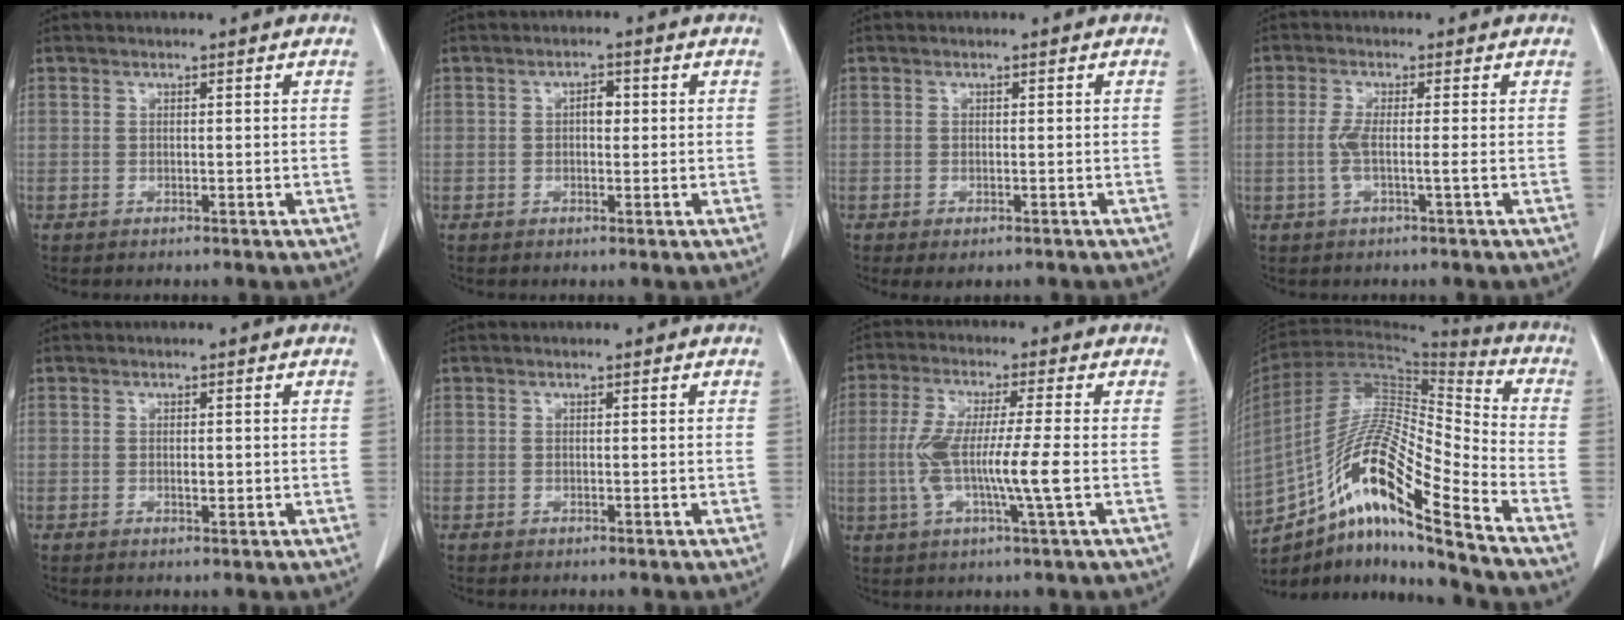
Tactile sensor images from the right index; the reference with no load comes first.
{"total": 2.0, "force": [0.2, 1.1, 1.7], "torque": [-0.024, 0.006, 0.000]}
{"total": 2.5, "force": [-1.8, 0.9, 1.5], "torque": [-0.020, -0.005, -0.021]}
{"total": 2.9, "force": [-0.6, -0.1, 2.9], "torque": [-0.065, 0.000, -0.014]}
{"total": 1.1, "force": [-0.1, 0.5, 1.0], "torque": [-0.018, -0.001, -0.001]}
{"total": 0.0}
{"total": 9.5, "force": [-1.3, -0.1, 9.4], "torque": [-0.187, -0.006, -0.031]}
{"total": 17.9, "force": [-11.8, 0.7, 13.4], "torque": [-0.267, 0.003, -0.215]}